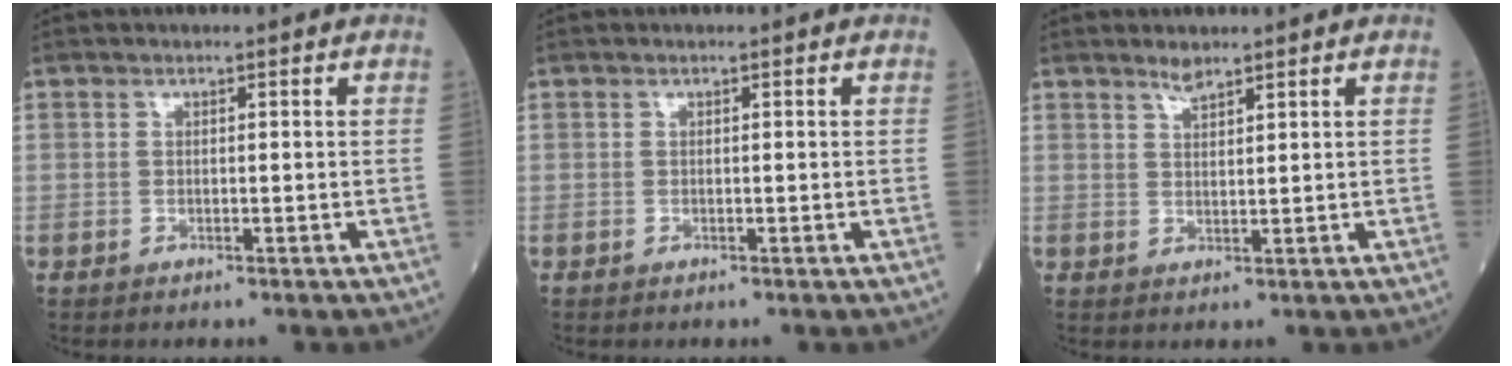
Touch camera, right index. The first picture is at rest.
{"total": 0.0}
{"total": 2.0, "force": [1.8, 0.3, 0.8], "torque": [-0.018, -0.001, 0.035]}